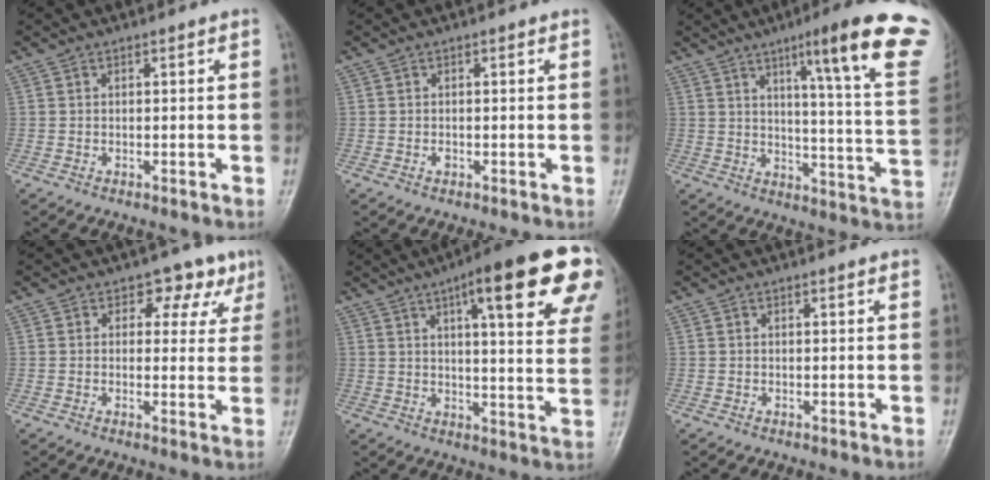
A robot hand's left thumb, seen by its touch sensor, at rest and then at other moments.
{"total": 0.6, "force": [-0.2, 0.5, 0.4], "torque": [-0.005, 0.000, -0.005]}
{"total": 22.0, "force": [12.2, 2.1, 18.1], "torque": [-0.223, -0.049, 0.156]}
{"total": 6.0, "force": [3.7, 4.2, 2.3], "torque": [0.008, -0.015, 0.035]}
{"total": 23.5, "force": [12.0, 5.3, 19.5], "torque": [-0.242, -0.025, 0.150]}
{"total": 1.3, "force": [1.1, 0.1, 0.7], "torque": [-0.004, 0.001, 0.015]}